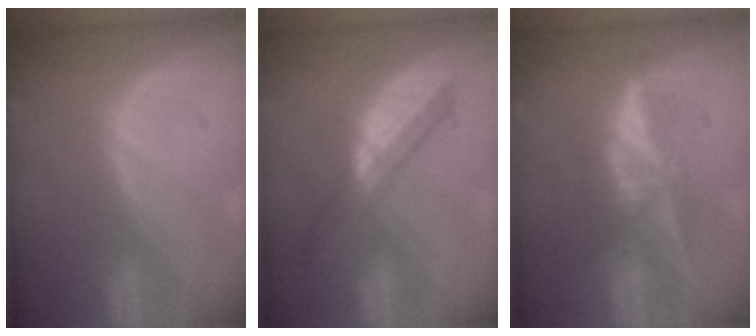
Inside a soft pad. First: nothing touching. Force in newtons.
{"total": 5.9, "press": 5.4, "slide": 2.6}
{"total": 5.4, "press": 5.2, "slide": 1.6}